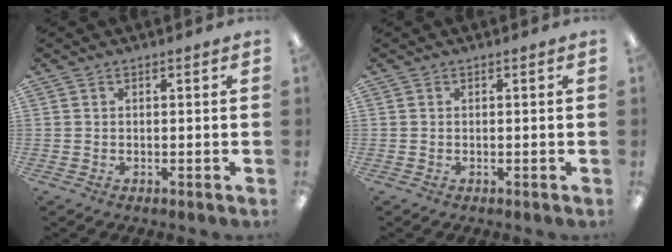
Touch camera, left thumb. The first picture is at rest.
{"total": 0.0}